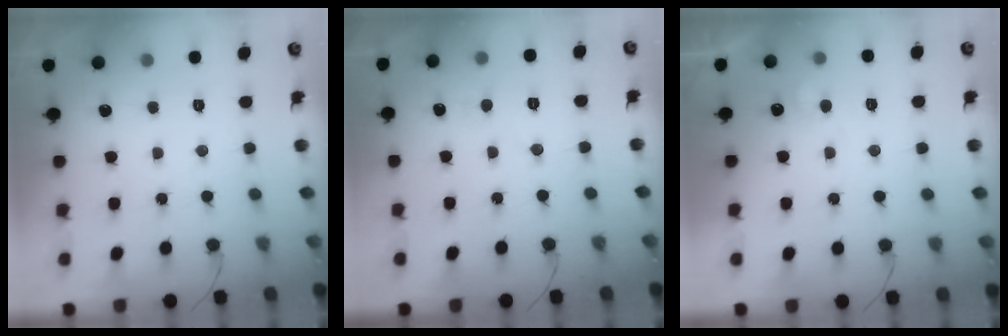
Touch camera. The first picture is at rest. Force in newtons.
{"total": 4.5, "press": 4.4, "slide": 0.3}
{"total": 4.1, "press": 4.1, "slide": 0.4}